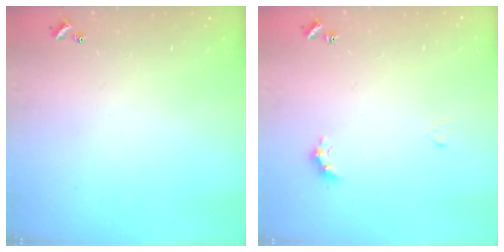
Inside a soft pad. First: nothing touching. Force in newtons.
{"total": 2.8, "press": 2.7, "slide": 0.6}